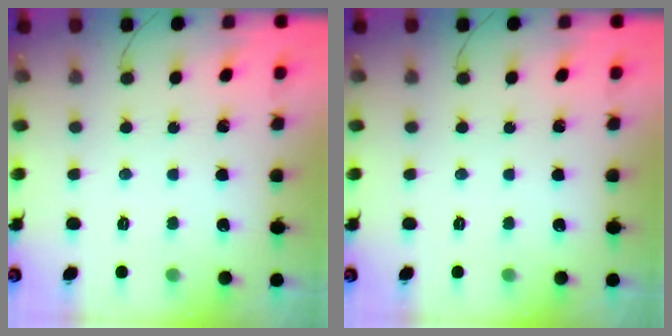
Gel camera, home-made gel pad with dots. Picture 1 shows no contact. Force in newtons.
{"total": 0.0}